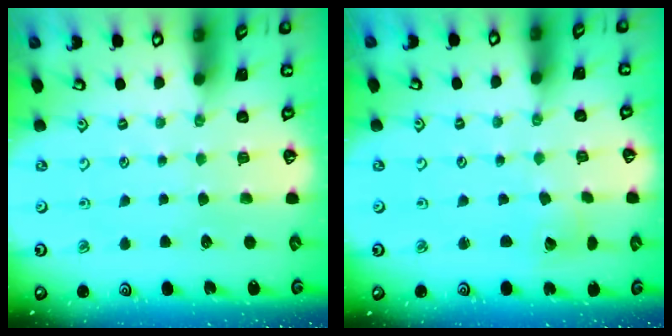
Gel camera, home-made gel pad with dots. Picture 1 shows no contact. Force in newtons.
{"total": 2.2, "press": 2.2, "slide": 0.3}